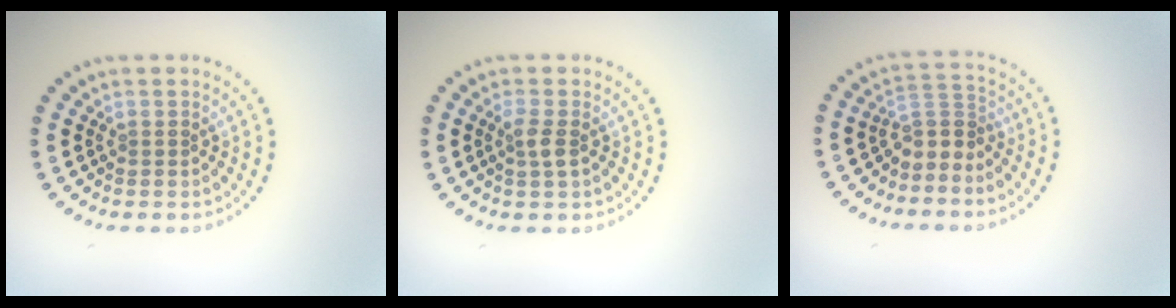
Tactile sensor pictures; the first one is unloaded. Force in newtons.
{"total": 1.5, "press": 1.4, "slide": 0.6}
{"total": 2.5, "press": 1.8, "slide": 1.7}